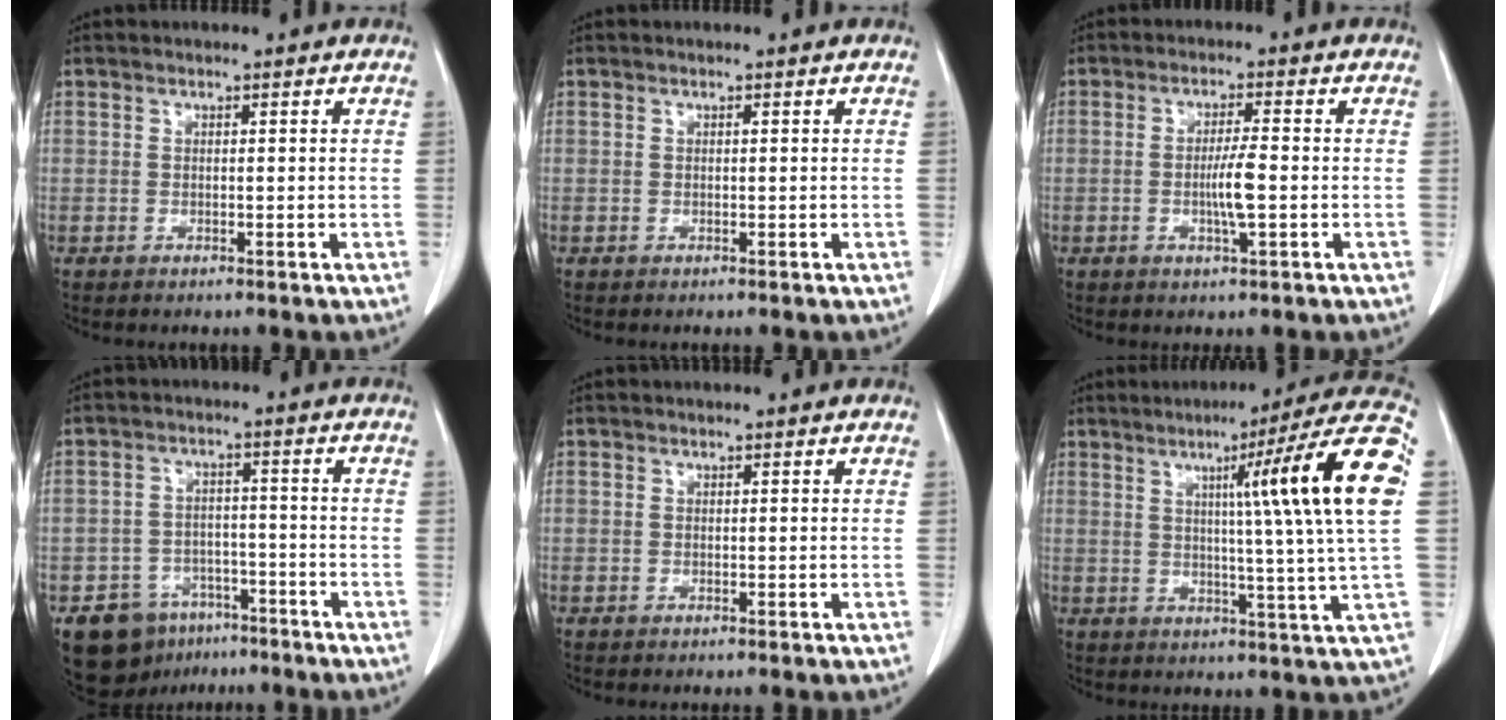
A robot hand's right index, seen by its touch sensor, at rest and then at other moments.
{"total": 0.0}
{"total": 4.5, "force": [-0.8, 0.1, 4.5], "torque": [-0.084, -0.006, -0.016]}
{"total": 8.8, "force": [-5.7, 6.2, 2.5], "torque": [-0.040, 0.014, -0.081]}
{"total": 0.0}
{"total": 17.1, "force": [3.7, -2.3, 16.5], "torque": [-0.221, 0.007, 0.042]}